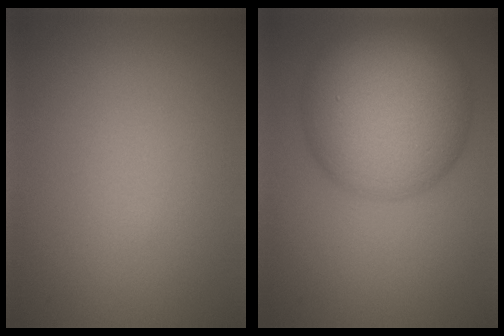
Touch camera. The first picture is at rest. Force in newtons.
{"total": 12.4, "press": 12.4, "slide": 0.4}